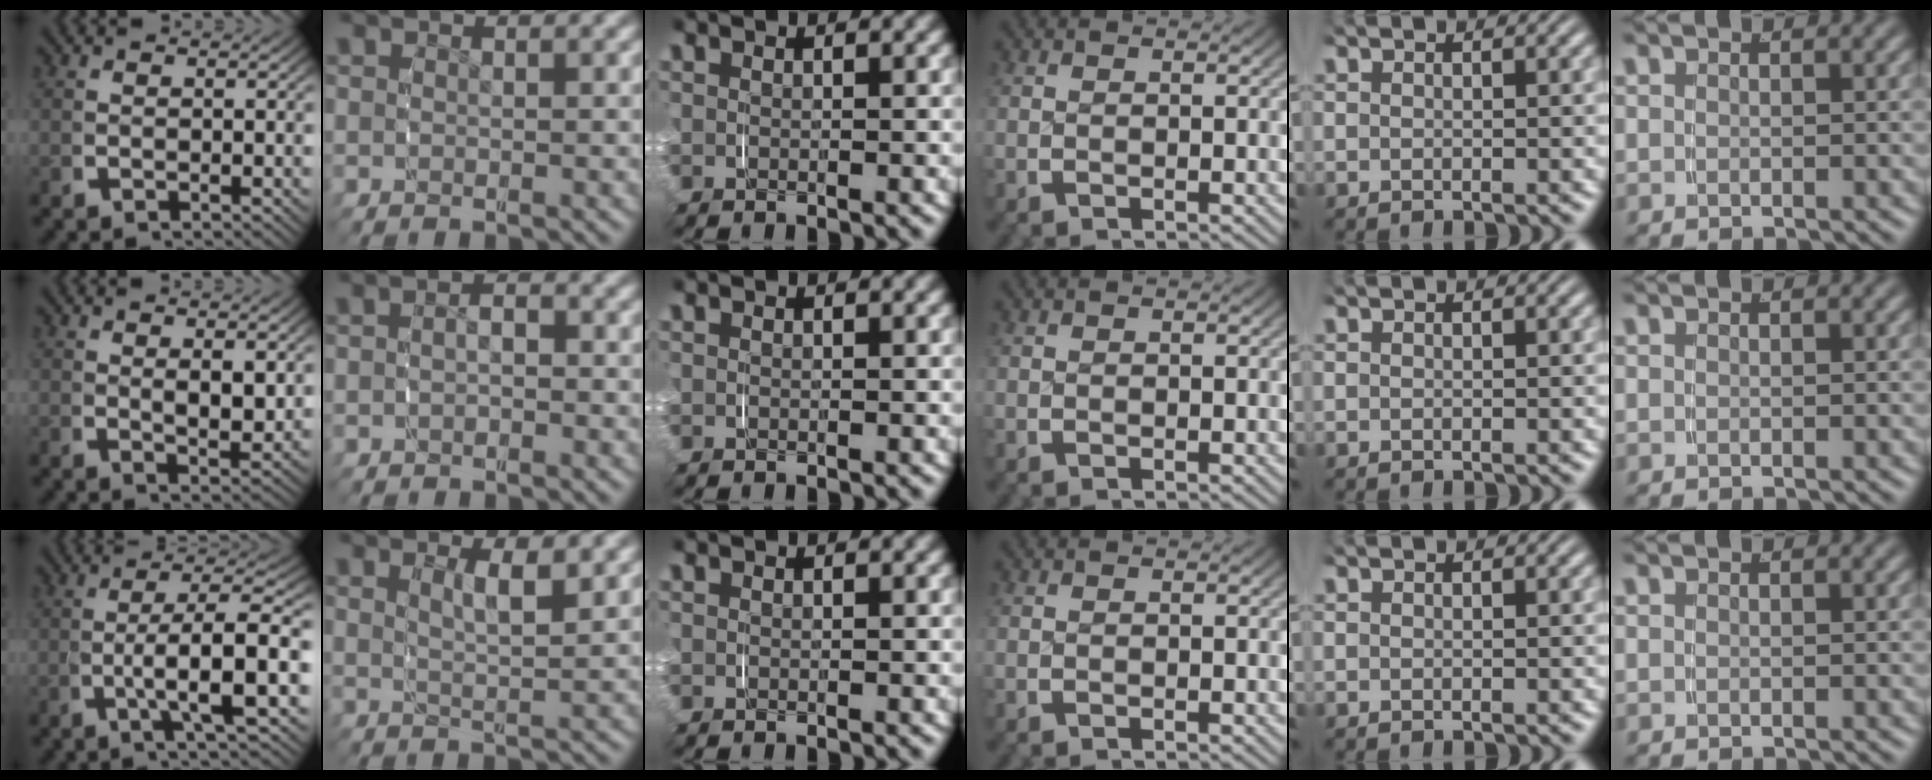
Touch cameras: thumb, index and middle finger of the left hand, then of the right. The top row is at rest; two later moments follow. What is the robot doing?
{"motion": "grasp_and_lifting", "object": "map"}